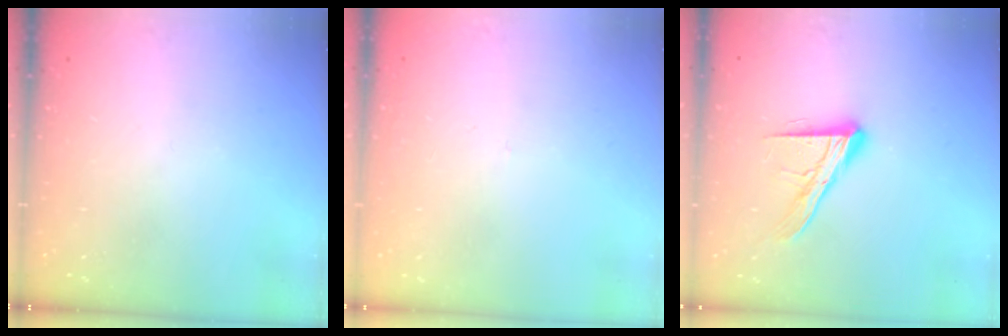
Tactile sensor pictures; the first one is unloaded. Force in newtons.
{"total": 2.7, "press": 2.7, "slide": 0.3}
{"total": 14.2, "press": 14.1, "slide": 1.1}